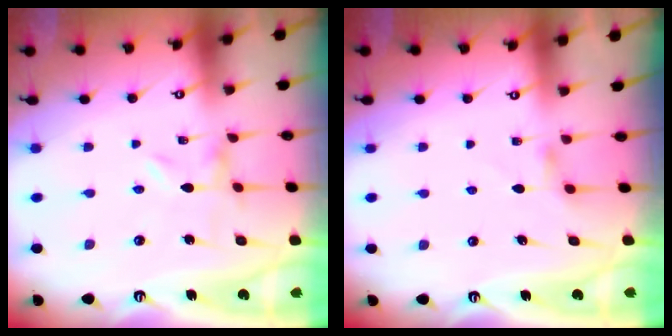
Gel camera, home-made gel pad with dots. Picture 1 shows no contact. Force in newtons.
{"total": 2.8, "press": 2.7, "slide": 0.6}